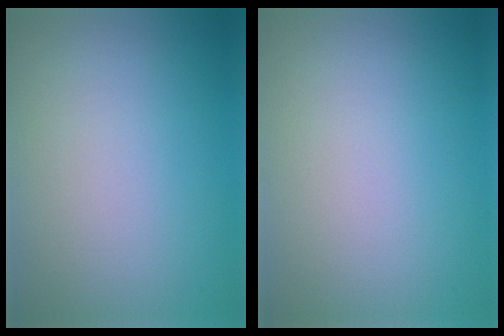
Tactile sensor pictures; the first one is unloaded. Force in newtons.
{"total": 0.0}